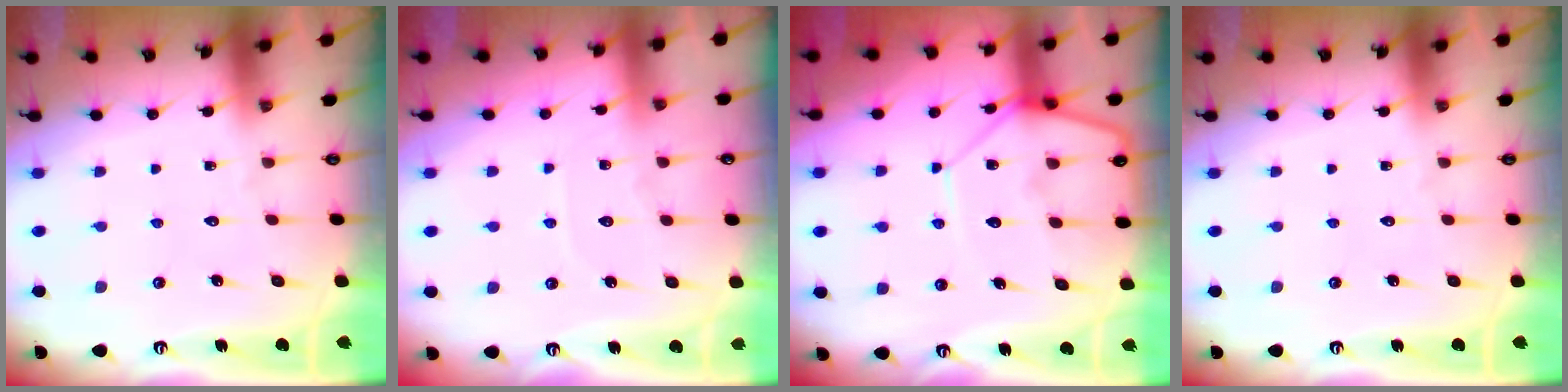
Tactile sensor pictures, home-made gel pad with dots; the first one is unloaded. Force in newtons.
{"total": 4.0, "press": 3.9, "slide": 0.5}
{"total": 9.0, "press": 8.9, "slide": 0.8}
{"total": 0.0}